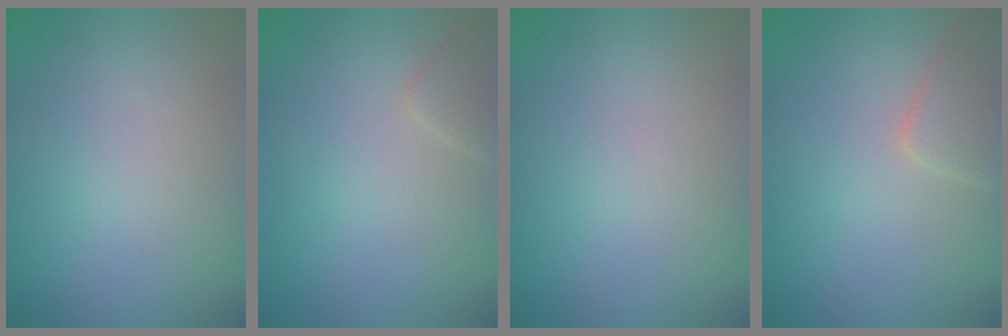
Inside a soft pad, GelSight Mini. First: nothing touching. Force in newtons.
{"total": 1.2, "press": 1.2, "slide": 0.1}
{"total": 0.0}
{"total": 2.4, "press": 2.4, "slide": 0.1}